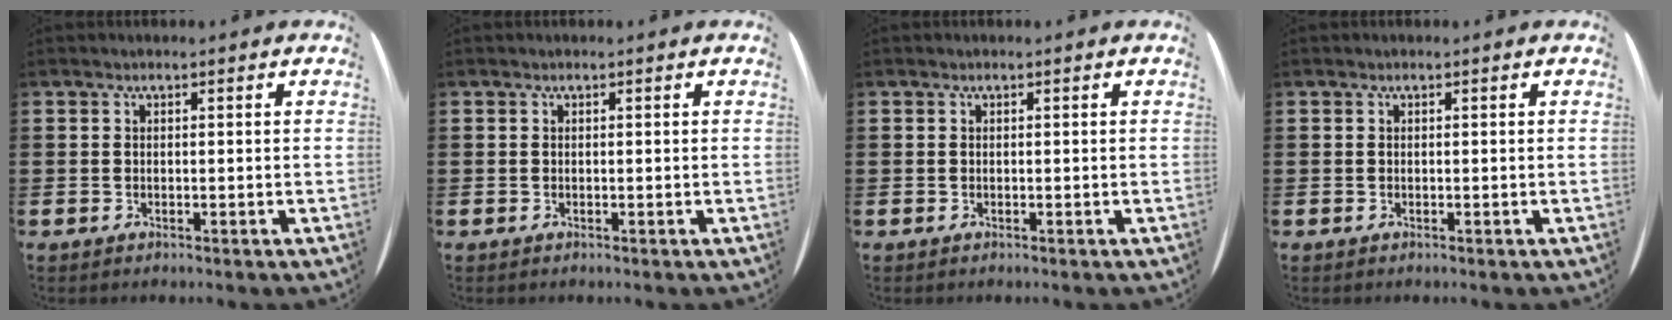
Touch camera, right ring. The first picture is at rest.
{"total": 0.0}
{"total": 0.0}
{"total": 0.0}